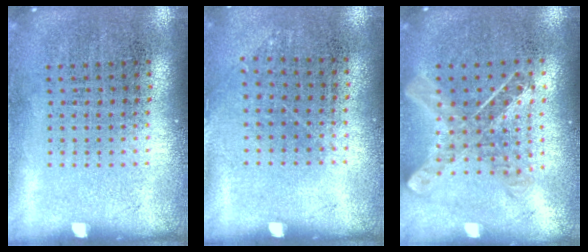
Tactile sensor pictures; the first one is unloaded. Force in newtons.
{"total": 0.8, "press": 0.6, "slide": 0.6}
{"total": 1.0, "press": 0.9, "slide": 0.1}